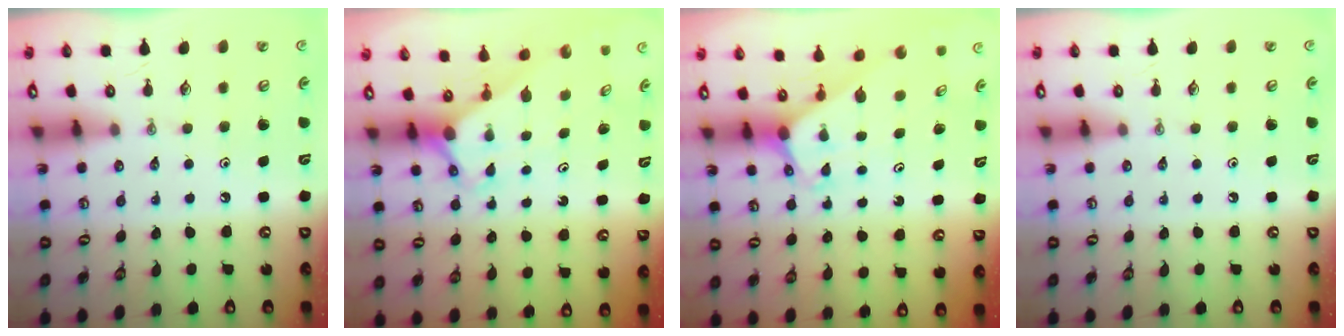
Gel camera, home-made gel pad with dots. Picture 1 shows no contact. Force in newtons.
{"total": 2.7, "press": 2.7, "slide": 0.2}
{"total": 2.0, "press": 2.0, "slide": 0.1}
{"total": 0.0}